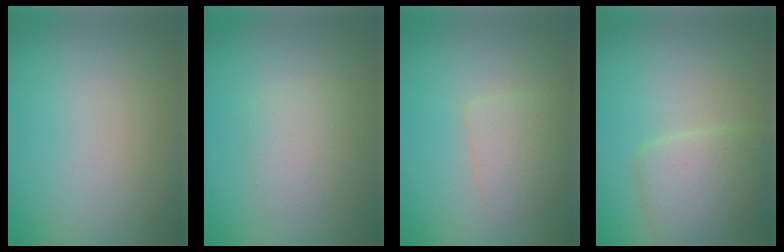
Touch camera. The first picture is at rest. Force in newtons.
{"total": 2.4, "press": 2.4, "slide": 0.2}
{"total": 2.5, "press": 2.5, "slide": 0.0}
{"total": 4.2, "press": 4.2, "slide": 0.1}